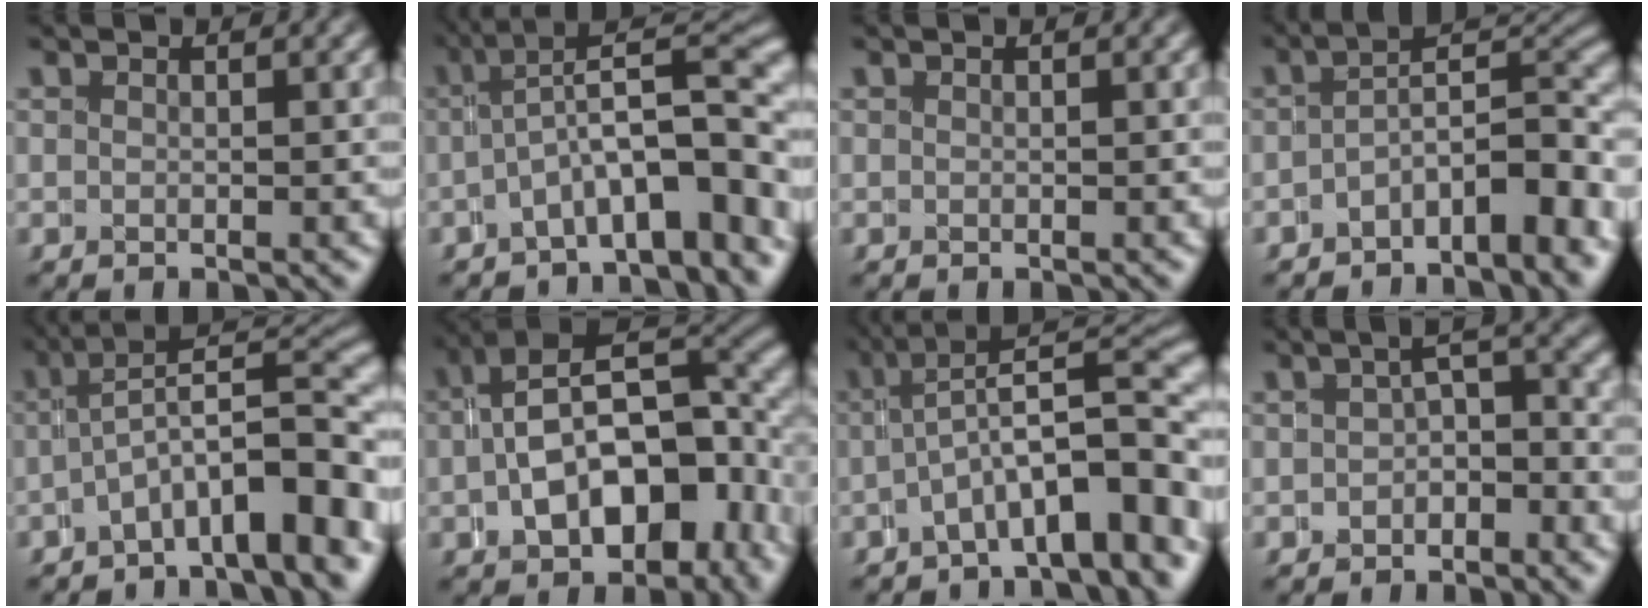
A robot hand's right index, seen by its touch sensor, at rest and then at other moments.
{"total": 8.1, "force": [-1.8, 2.4, 7.5], "torque": [-0.097, -0.004, -0.023]}
{"total": 0.0}
{"total": 6.2, "force": [-2.3, 2.6, 5.1], "torque": [-0.060, 0.004, -0.042]}
{"total": 7.0, "force": [-1.5, 2.1, 6.5], "torque": [-0.078, 0.007, -0.028]}
{"total": 12.3, "force": [-0.2, 7.1, 10.1], "torque": [-0.159, -0.005, 0.007]}
{"total": 7.8, "force": [-1.1, 2.2, 7.4], "torque": [-0.093, 0.003, -0.019]}
{"total": 1.8, "force": [-0.9, 0.8, 1.3], "torque": [-0.007, 0.004, -0.016]}